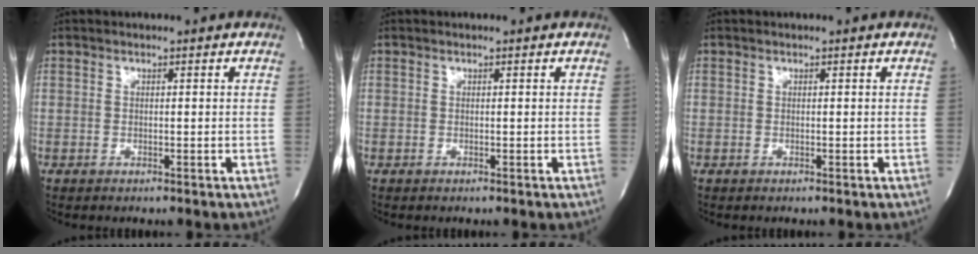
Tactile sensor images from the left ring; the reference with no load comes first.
{"total": 0.0}
{"total": 0.0}